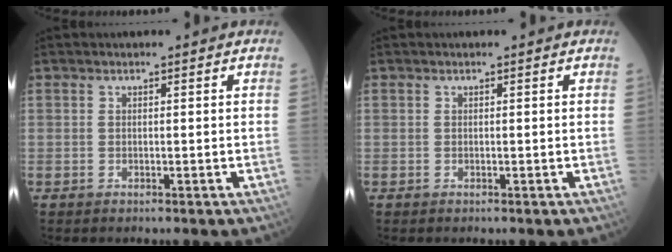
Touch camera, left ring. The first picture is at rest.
{"total": 0.0}